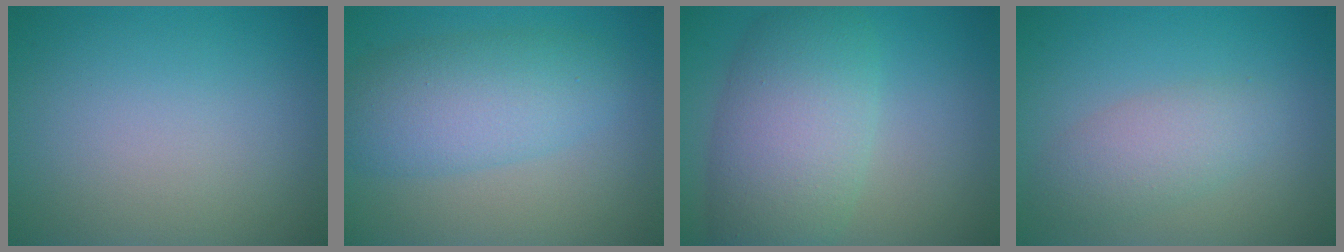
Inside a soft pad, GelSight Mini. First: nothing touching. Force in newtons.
{"total": 5.9, "press": 5.9, "slide": 0.1}
{"total": 7.8, "press": 7.8, "slide": 0.4}
{"total": 3.0, "press": 3.0, "slide": 0.1}